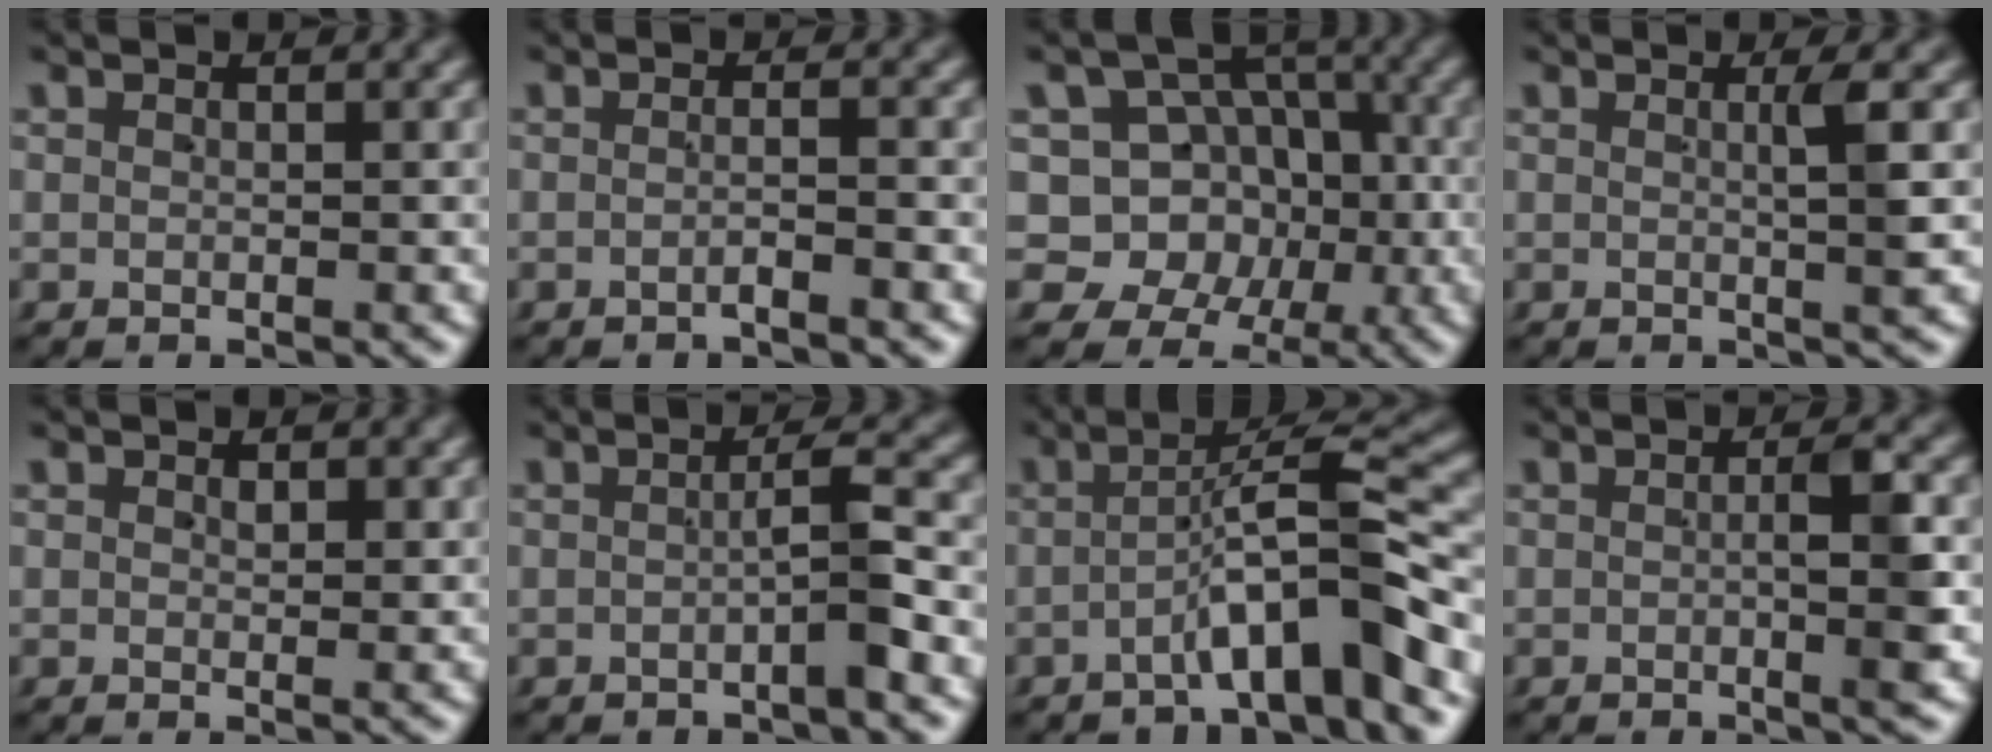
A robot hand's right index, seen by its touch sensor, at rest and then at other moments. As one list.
[{"total": 1.2, "force": [-1.0, -0.2, 0.7], "torque": [-0.009, 0.005, -0.024]}, {"total": 14.8, "force": [-1.3, 13.6, 5.6], "torque": [-0.156, -0.062, -0.019]}, {"total": 2.0, "force": [0.3, -0.3, 1.9], "torque": [-0.025, 0.001, 0.006]}, {"total": 0.9, "force": [0.6, 0.5, 0.4], "torque": [-0.004, -0.008, 0.015]}, {"total": 2.3, "force": [-0.7, -0.1, 2.2], "torque": [-0.030, 0.006, -0.015]}, {"total": 5.4, "force": [-2.1, 0.5, 4.9], "torque": [-0.070, 0.018, -0.040]}, {"total": 3.2, "force": [-0.2, 0.4, 3.2], "torque": [-0.042, 0.005, -0.007]}]